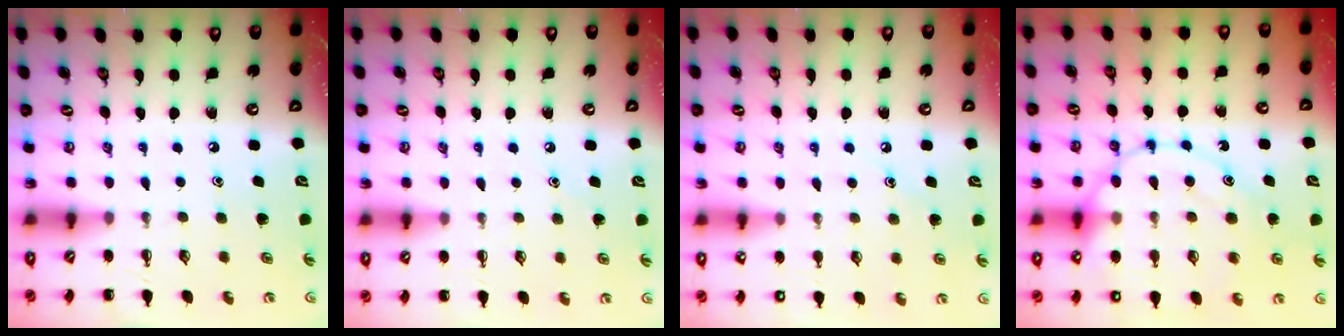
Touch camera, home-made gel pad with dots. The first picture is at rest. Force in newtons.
{"total": 6.1, "press": 5.8, "slide": 2.0}
{"total": 7.9, "press": 7.8, "slide": 1.7}
{"total": 18.7, "press": 18.6, "slide": 1.9}